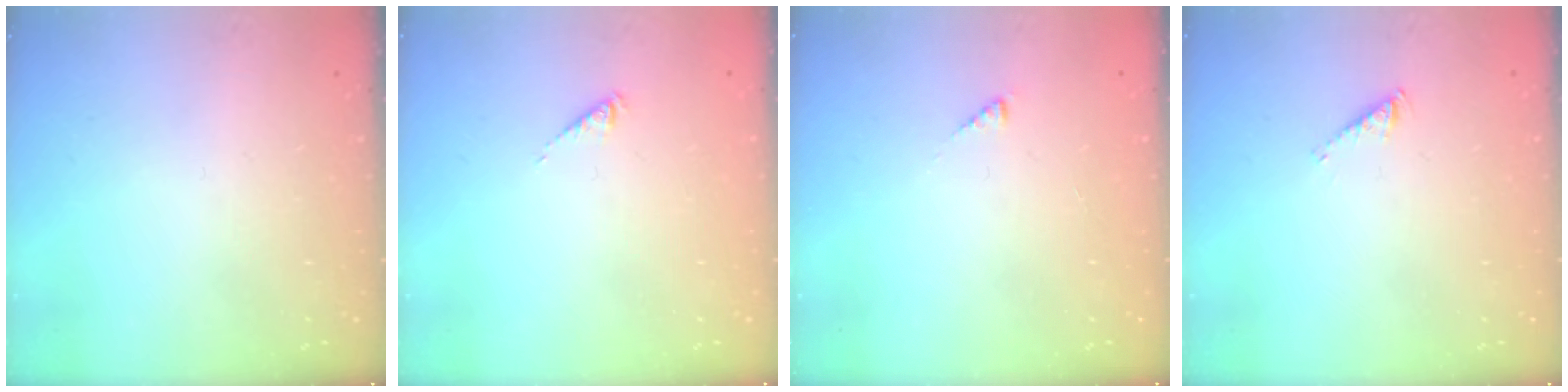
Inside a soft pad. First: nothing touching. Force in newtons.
{"total": 1.0, "press": 1.0, "slide": 0.3}
{"total": 2.2, "press": 2.2, "slide": 0.4}
{"total": 2.9, "press": 2.9, "slide": 0.5}